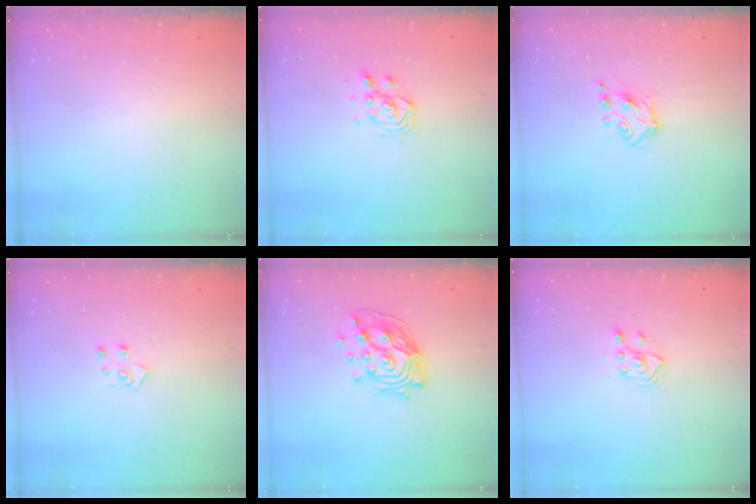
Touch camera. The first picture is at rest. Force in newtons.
{"total": 2.9, "press": 2.8, "slide": 0.8}
{"total": 5.6, "press": 5.6, "slide": 0.8}
{"total": 5.1, "press": 5.1, "slide": 0.5}
{"total": 17.0, "press": 16.1, "slide": 5.5}
{"total": 3.0, "press": 2.6, "slide": 1.3}